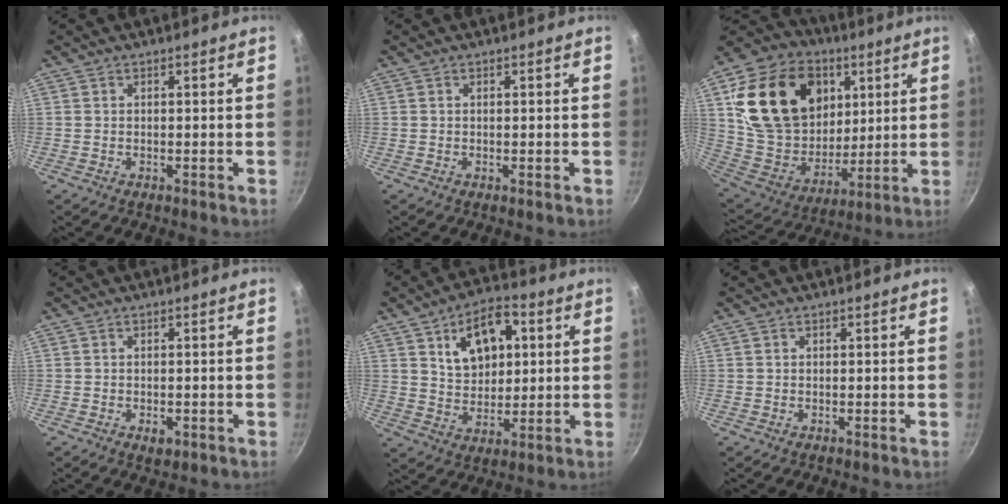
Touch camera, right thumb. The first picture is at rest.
{"total": 0.0}
{"total": 26.6, "force": [8.2, 19.8, 15.8], "torque": [-0.272, 0.004, 0.157]}
{"total": 1.9, "force": [-0.7, 1.1, 1.4], "torque": [-0.016, -0.001, -0.006]}
{"total": 12.7, "force": [4.3, 7.9, 9.0], "torque": [-0.111, -0.006, 0.073]}
{"total": 0.0}